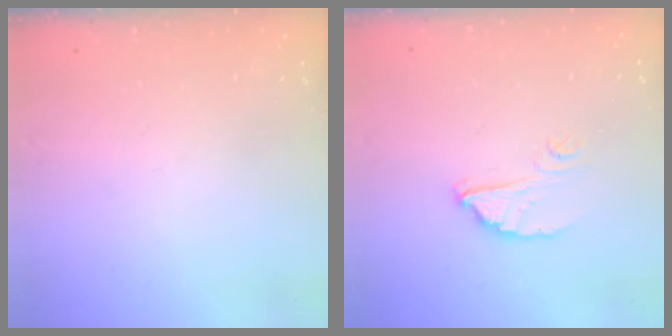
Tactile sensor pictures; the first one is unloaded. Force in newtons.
{"total": 5.1, "press": 5.1, "slide": 0.4}